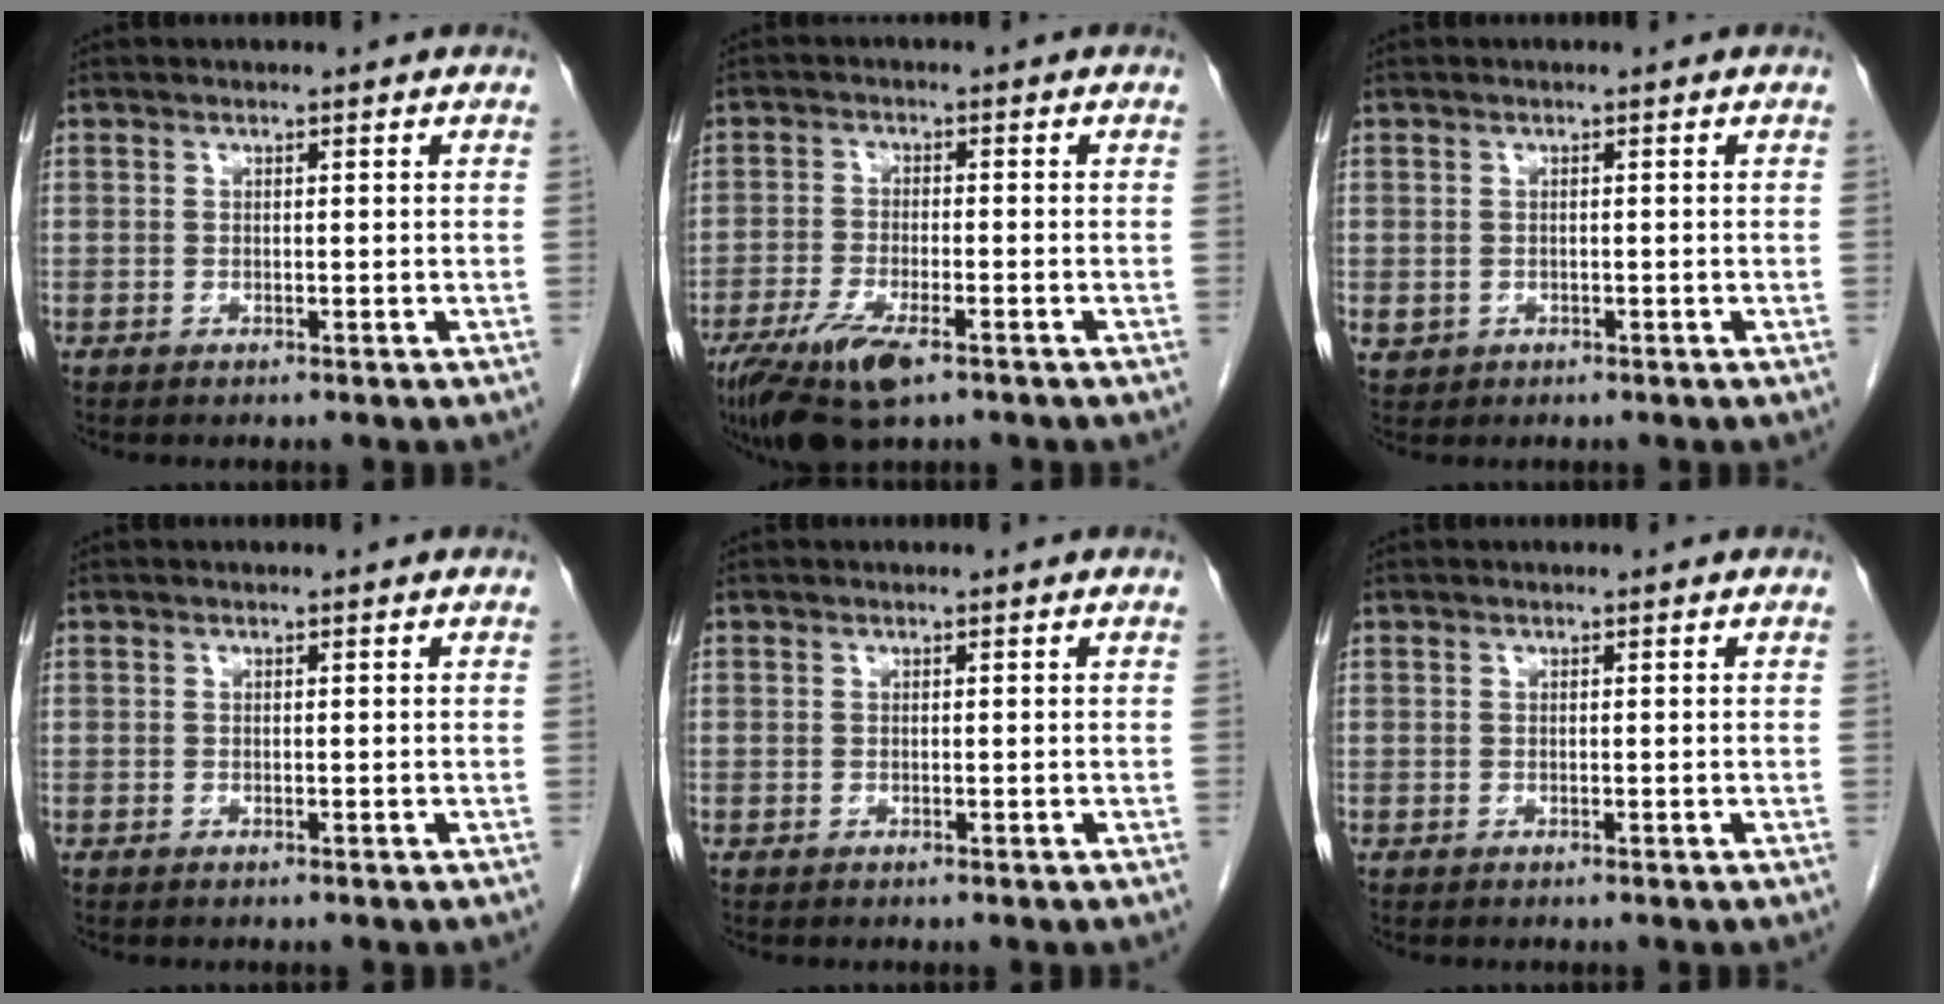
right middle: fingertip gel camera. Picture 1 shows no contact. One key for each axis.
{"total": 9.2, "fx": -5.6, "fy": 2.4, "fz": 6.9, "tx": -0.129, "ty": -0.020, "tz": -0.095}
{"total": 1.5, "fx": -0.3, "fy": 1.4, "fz": 0.5, "tx": -0.012, "ty": 0.001, "tz": 0.004}
{"total": 0.0}
{"total": 0.0}
{"total": 0.0}